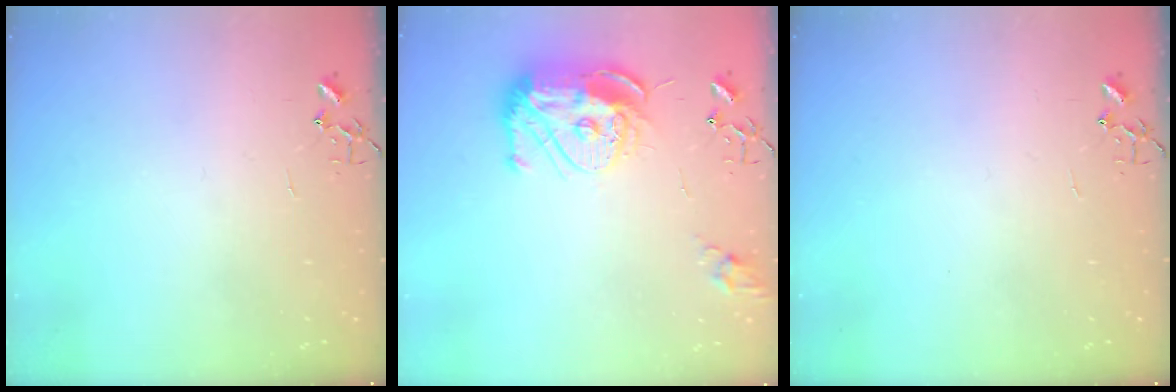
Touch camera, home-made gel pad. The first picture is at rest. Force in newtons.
{"total": 14.6, "press": 14.6, "slide": 1.4}
{"total": 0.0}